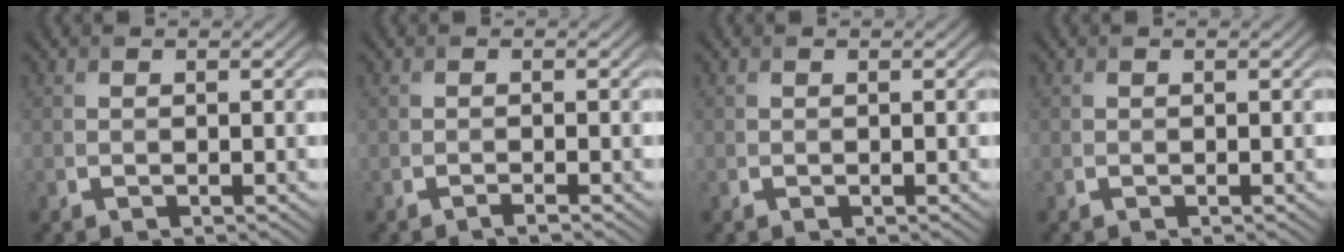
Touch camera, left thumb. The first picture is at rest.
{"total": 0.7, "force": [-0.6, -0.1, 0.4], "torque": [-0.008, 0.001, -0.015]}
{"total": 0.0}
{"total": 0.0}